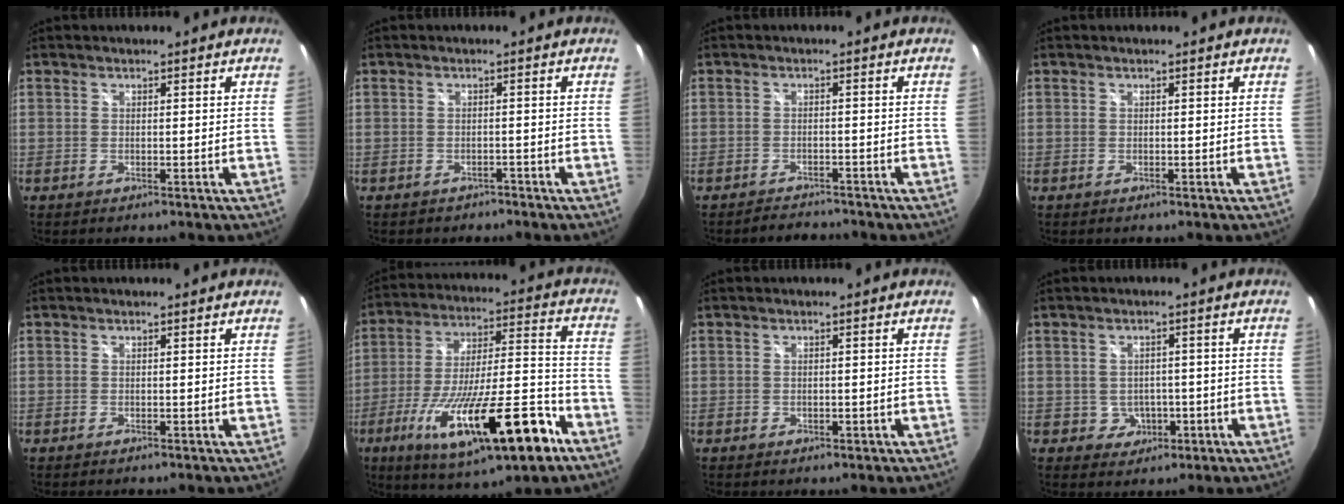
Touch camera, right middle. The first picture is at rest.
{"total": 2.2, "force": [-1.8, 1.3, 0.4], "torque": [-0.012, -0.006, -0.024]}
{"total": 3.6, "force": [-3.4, 0.9, 0.3], "torque": [-0.017, -0.003, -0.054]}
{"total": 0.0}
{"total": 0.0}
{"total": 25.2, "force": [-12.8, 6.2, 20.8], "torque": [-0.360, -0.045, -0.200]}
{"total": 1.1, "force": [-0.5, 0.8, 0.5], "torque": [-0.006, -0.003, -0.009]}
{"total": 4.4, "force": [-1.1, 4.1, 1.1], "torque": [-0.032, 0.010, -0.002]}